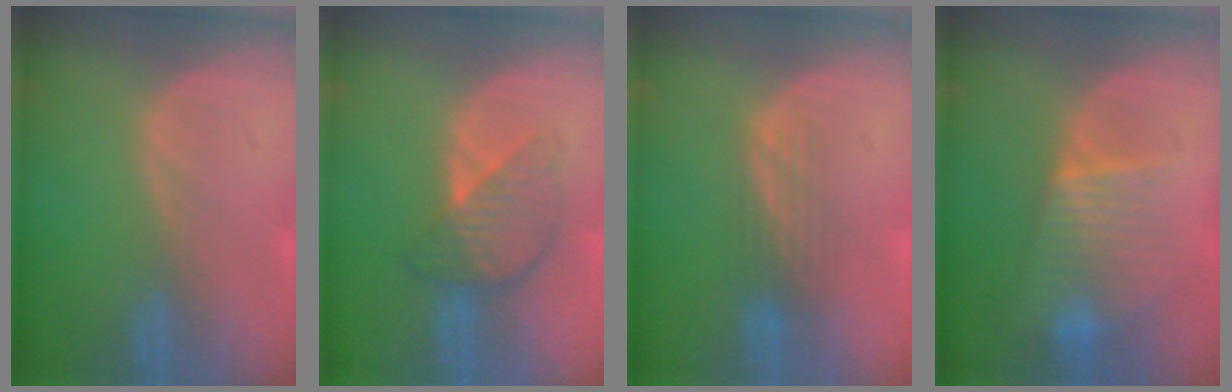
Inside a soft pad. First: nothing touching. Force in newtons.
{"total": 5.6, "press": 5.6, "slide": 0.3}
{"total": 3.7, "press": 3.1, "slide": 2.0}
{"total": 6.7, "press": 6.6, "slide": 1.3}